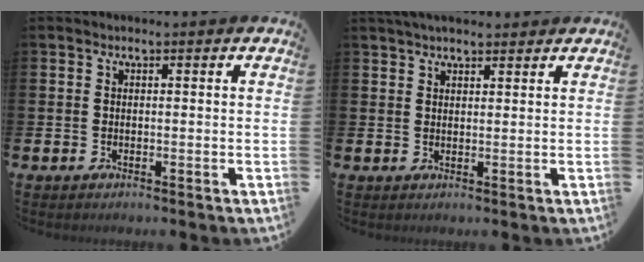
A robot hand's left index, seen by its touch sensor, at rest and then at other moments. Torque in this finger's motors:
{"motor_torque": [0.93, -1.21, 0.56, 0.16]}